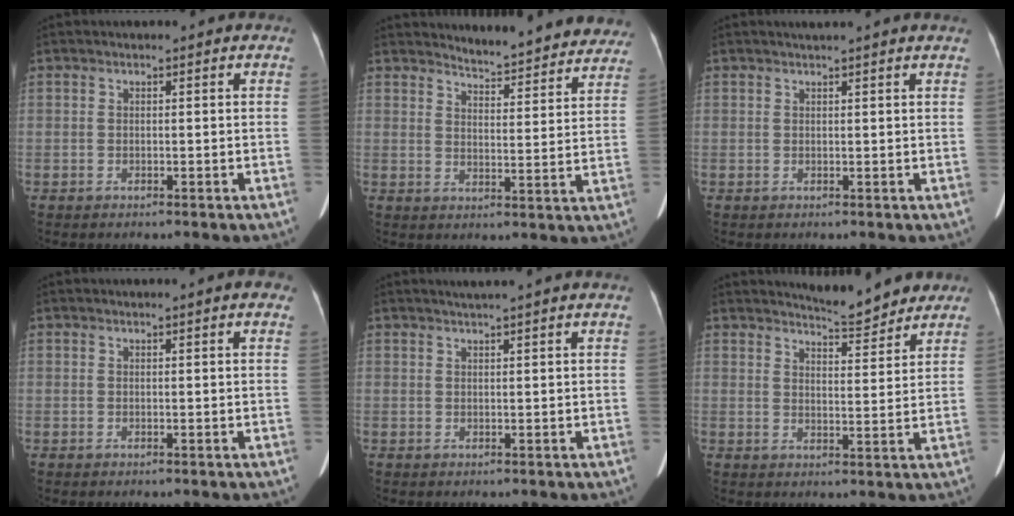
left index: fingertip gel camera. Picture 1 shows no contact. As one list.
[{"total": 16.2, "force": [15.5, 2.6, 3.8], "torque": [-0.028, -0.045, 0.171]}, {"total": 4.3, "force": [3.8, -0.4, 1.9], "torque": [-0.024, 0.021, 0.042]}, {"total": 2.4, "force": [1.7, 0.2, 1.6], "torque": [-0.018, 0.009, 0.015]}, {"total": 3.8, "force": [3.2, -0.8, 1.8], "torque": [-0.023, 0.017, 0.043]}, {"total": 7.3, "force": [7.0, 1.0, 1.8], "torque": [-0.031, -0.005, 0.092]}]